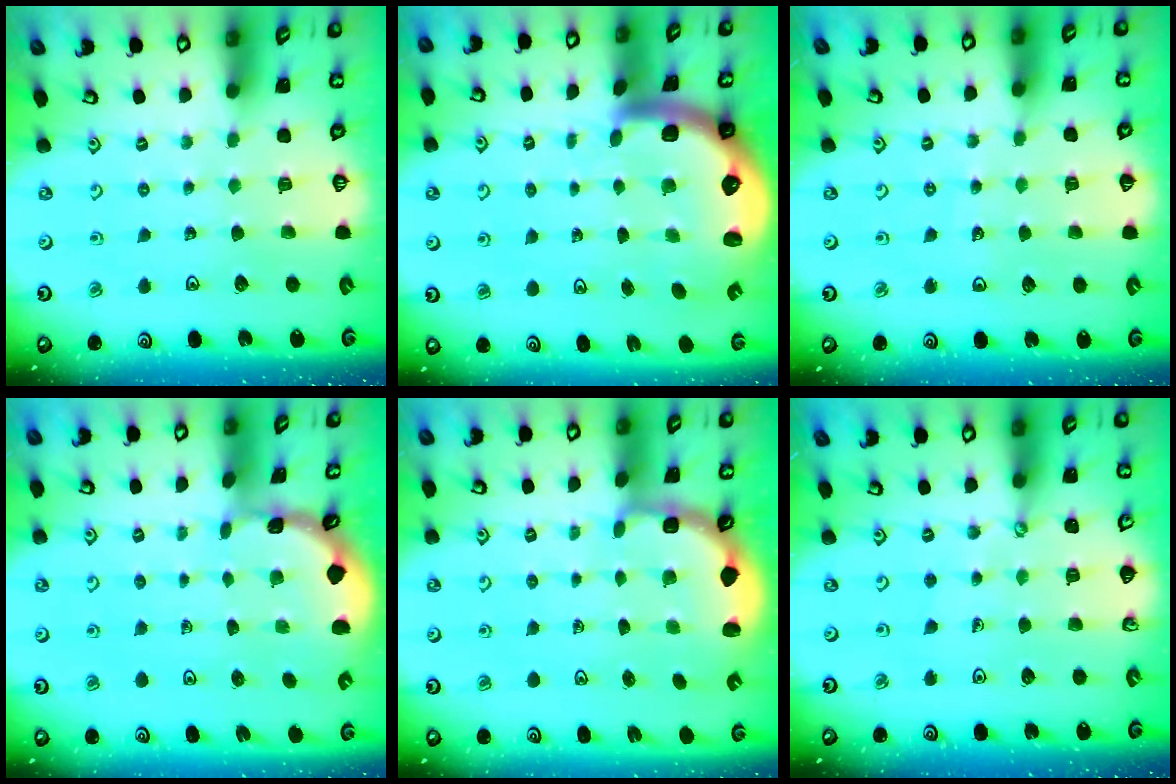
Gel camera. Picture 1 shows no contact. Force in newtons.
{"total": 4.8, "press": 4.6, "slide": 1.6}
{"total": 4.5, "press": 4.0, "slide": 2.1}
{"total": 0.7, "press": 0.7, "slide": 0.1}
{"total": 3.0, "press": 2.1, "slide": 2.2}
{"total": 1.9, "press": 1.9, "slide": 0.1}